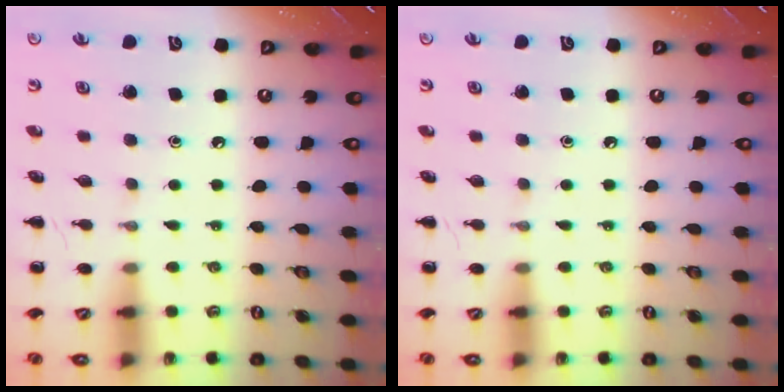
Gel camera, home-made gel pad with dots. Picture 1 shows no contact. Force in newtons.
{"total": 0.0}